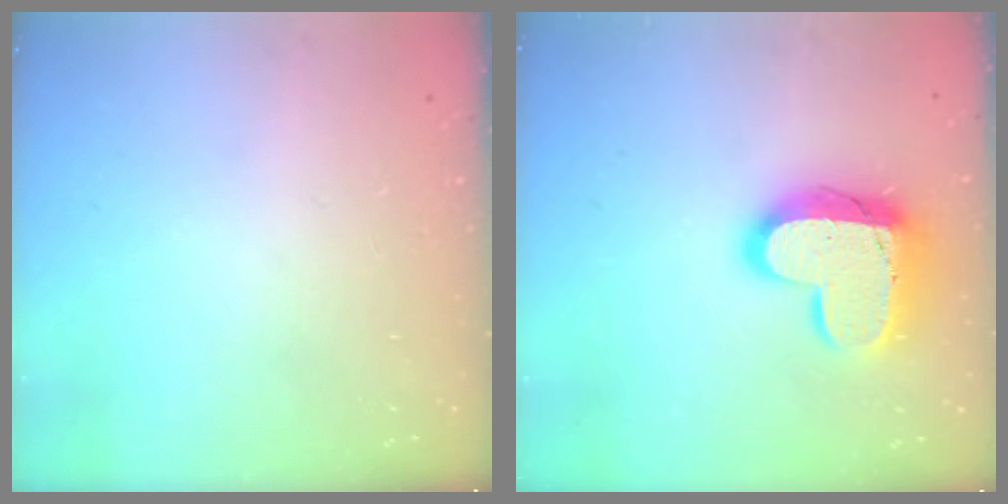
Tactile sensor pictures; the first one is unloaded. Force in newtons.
{"total": 16.3, "press": 16.2, "slide": 1.4}